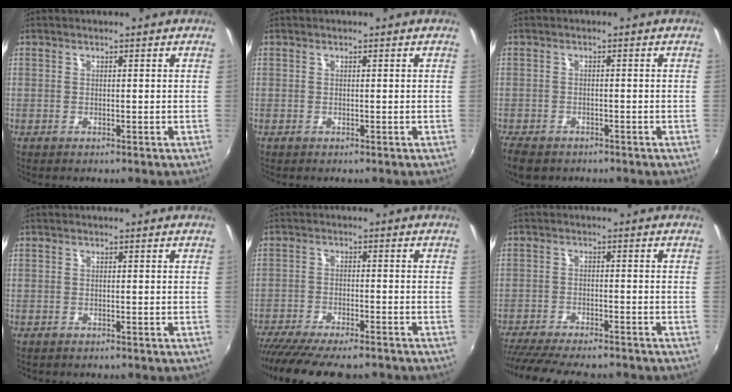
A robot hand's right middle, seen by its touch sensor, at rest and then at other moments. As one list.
[{"total": 0.0}, {"total": 6.3, "force": [-4.8, 3.1, 2.8], "torque": [-0.079, -0.024, -0.087]}, {"total": 0.7, "force": [-0.6, 0.3, 0.1], "torque": [-0.006, -0.001, -0.010]}, {"total": 15.6, "force": [-13.3, 3.1, 7.6], "torque": [-0.158, -0.044, -0.208]}, {"total": 15.8, "force": [-13.7, 3.3, 7.3], "torque": [-0.153, -0.032, -0.214]}]